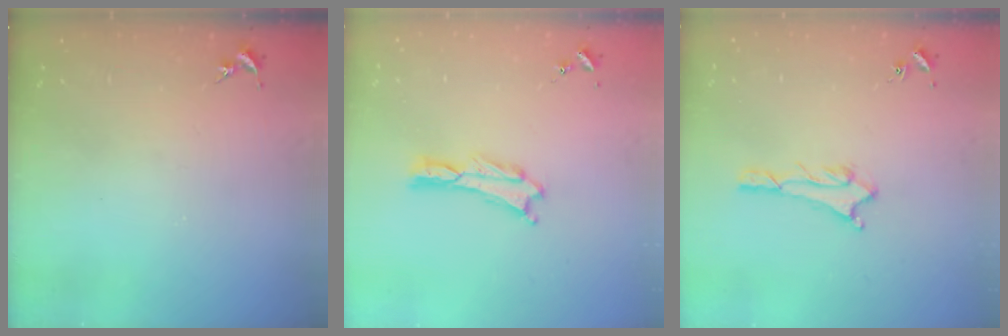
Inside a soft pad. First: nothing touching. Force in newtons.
{"total": 0.0}
{"total": 2.0, "press": 2.0, "slide": 0.2}